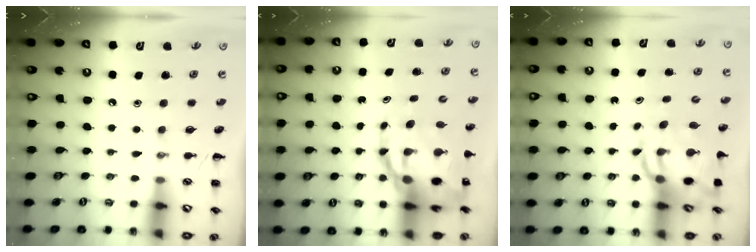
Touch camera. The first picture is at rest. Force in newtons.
{"total": 13.5, "press": 13.1, "slide": 3.2}
{"total": 9.2, "press": 9.0, "slide": 2.2}